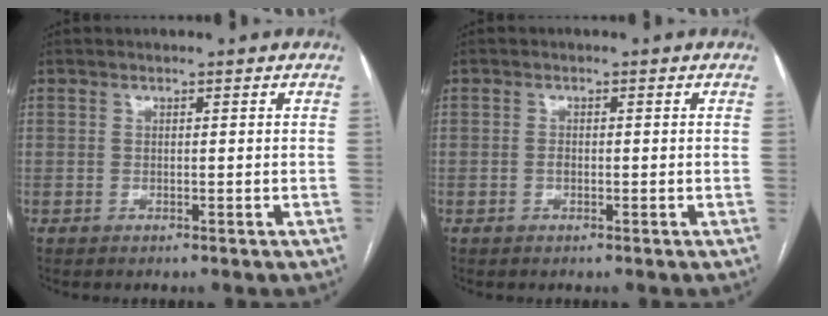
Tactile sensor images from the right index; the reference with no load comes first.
{"total": 0.8, "force": [-0.2, 0.4, 0.6], "torque": [-0.011, 0.001, -0.004]}